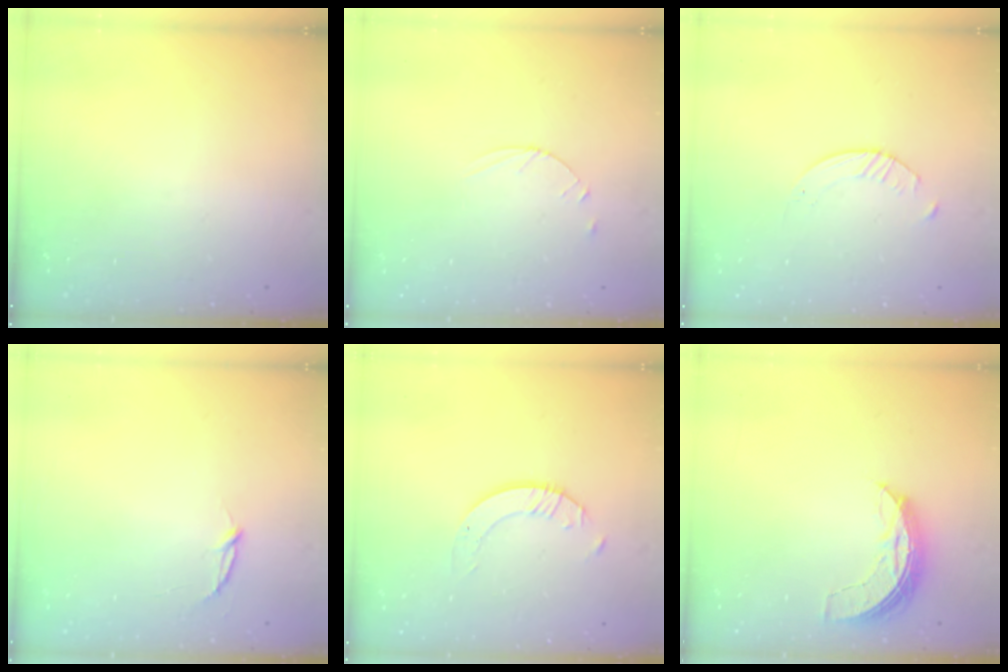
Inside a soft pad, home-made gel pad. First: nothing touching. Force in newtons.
{"total": 4.5, "press": 4.4, "slide": 0.4}
{"total": 2.8, "press": 2.7, "slide": 0.3}
{"total": 2.8, "press": 2.8, "slide": 0.3}
{"total": 2.3, "press": 2.3, "slide": 0.2}
{"total": 6.8, "press": 6.8, "slide": 0.6}